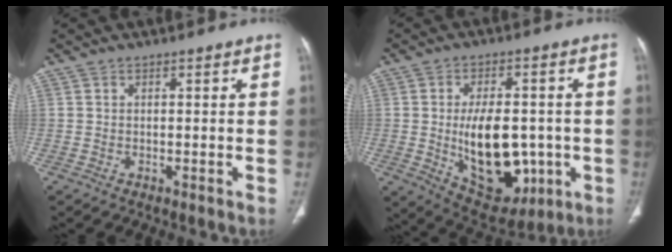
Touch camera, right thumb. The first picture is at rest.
{"total": 17.5, "force": [-2.3, 10.1, 14.1], "torque": [-0.188, 0.000, -0.008]}